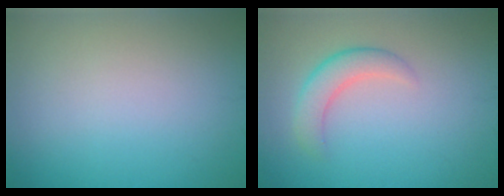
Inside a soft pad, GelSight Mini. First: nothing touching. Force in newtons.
{"total": 2.8, "press": 2.8, "slide": 0.2}